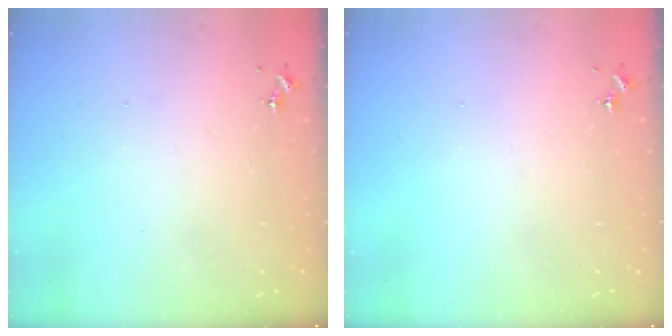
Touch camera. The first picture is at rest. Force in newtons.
{"total": 0.0}